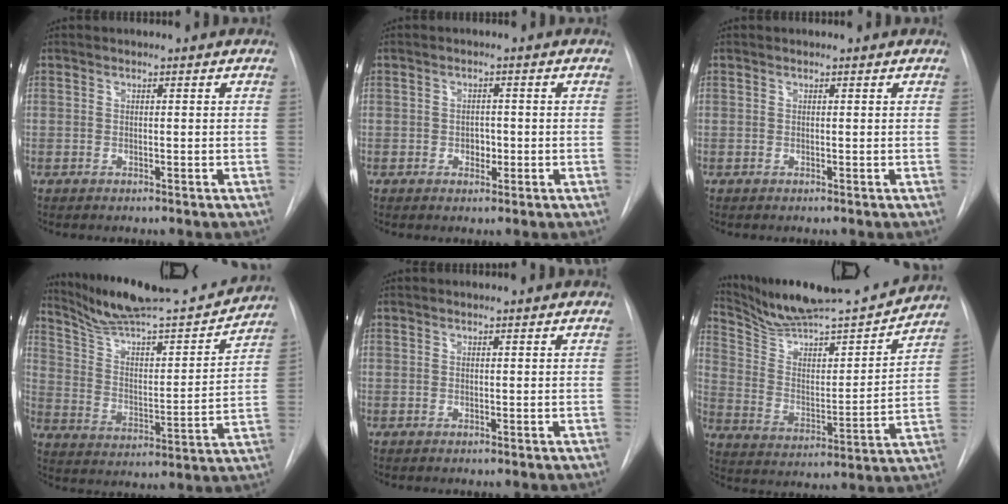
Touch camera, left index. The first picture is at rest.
{"total": 1.9, "force": [-0.5, 1.4, 1.2], "torque": [-0.015, 0.004, -0.005]}
{"total": 0.7, "force": [0.7, 0.2, 0.1], "torque": [-0.006, 0.010, 0.009]}
{"total": 21.2, "force": [19.6, 1.8, 7.8], "torque": [-0.124, -0.022, 0.299]}
{"total": 0.9, "force": [0.8, 0.0, 0.3], "torque": [-0.005, 0.011, 0.013]}
{"total": 20.7, "force": [19.4, 1.5, 7.0], "torque": [-0.120, -0.026, 0.302]}